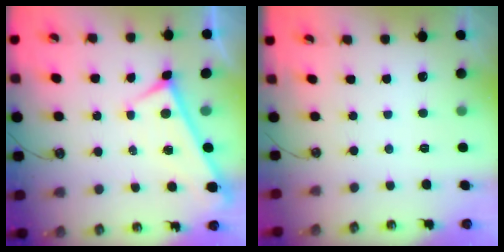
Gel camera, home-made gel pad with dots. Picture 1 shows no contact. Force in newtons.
{"total": 0.0}